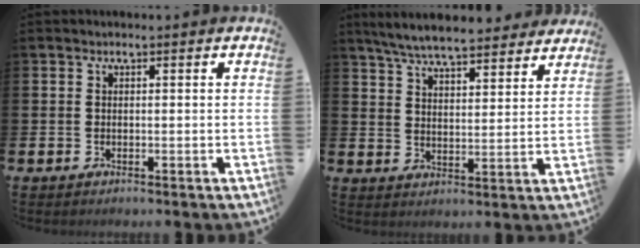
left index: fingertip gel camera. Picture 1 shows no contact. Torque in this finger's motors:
{"motor_torque": [1.09, -1.04, 0.81, 0.21]}